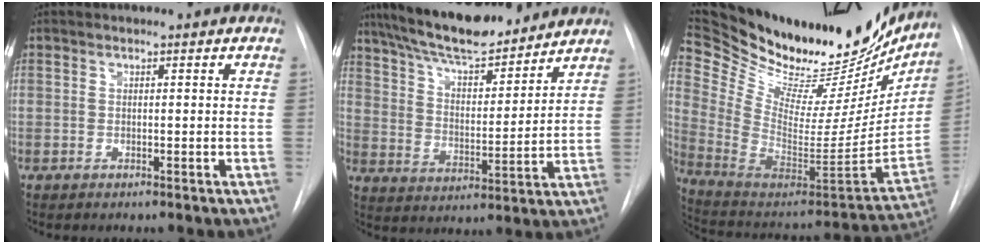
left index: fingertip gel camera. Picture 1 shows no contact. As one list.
[{"total": 17.1, "force": [14.7, 3.8, 7.8], "torque": [-0.136, 0.010, 0.242]}, {"total": 33.5, "force": [28.5, 9.3, 15.0], "torque": [-0.251, -0.060, 0.409]}]